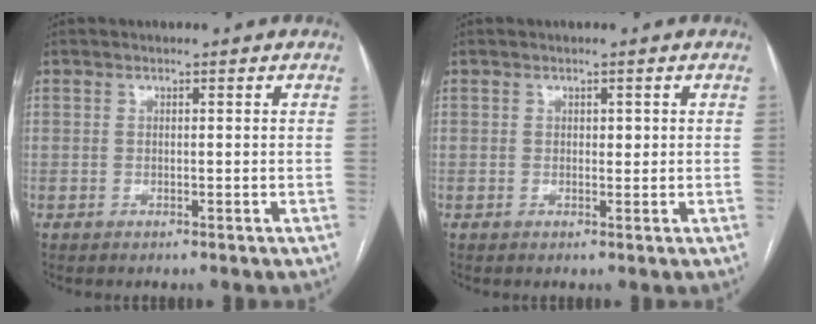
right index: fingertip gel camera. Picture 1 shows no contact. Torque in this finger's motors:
{"motor_torque": [0.57, 0.33, 0.00, 0.01]}